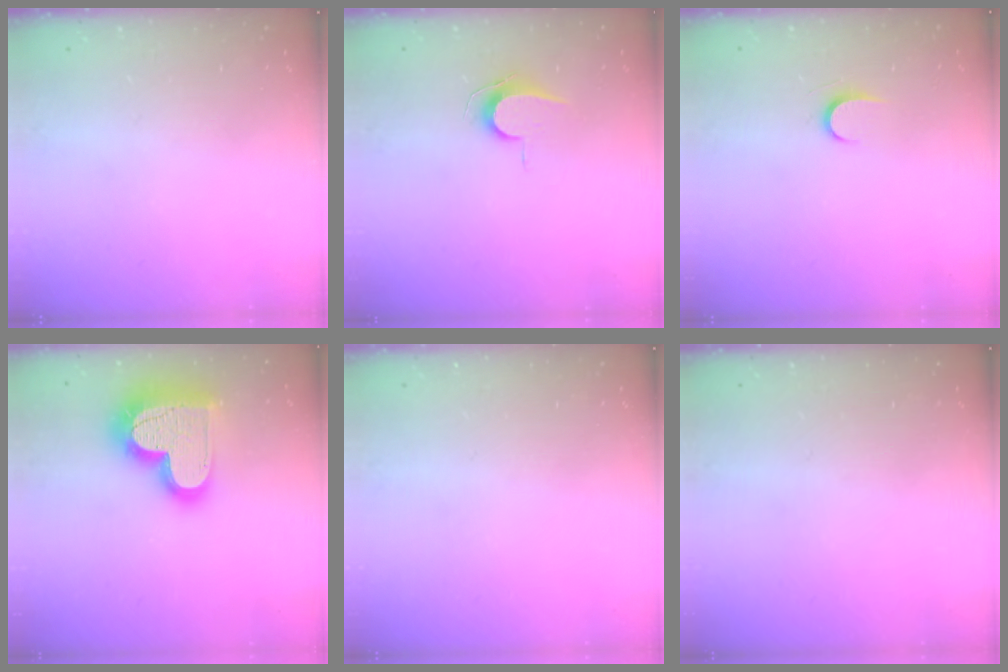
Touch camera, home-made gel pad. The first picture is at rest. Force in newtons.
{"total": 6.9, "press": 6.8, "slide": 0.7}
{"total": 4.9, "press": 4.8, "slide": 0.5}
{"total": 23.3, "press": 23.2, "slide": 1.9}
{"total": 0.0}
{"total": 0.0}